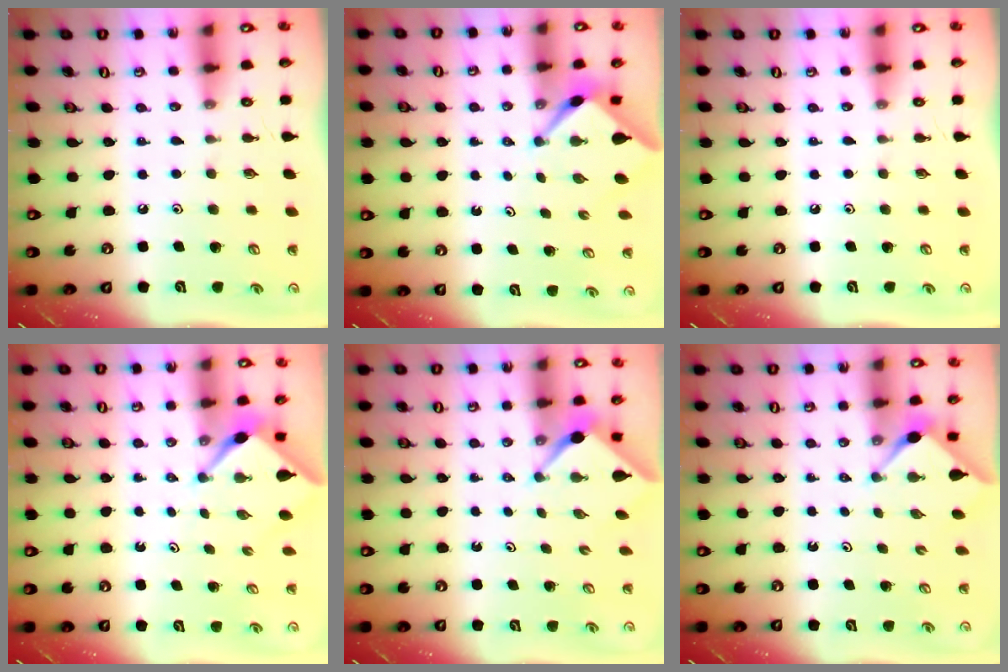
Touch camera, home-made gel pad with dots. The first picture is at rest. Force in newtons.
{"total": 2.6, "press": 2.6, "slide": 0.3}
{"total": 0.0}
{"total": 2.2, "press": 2.2, "slide": 0.2}
{"total": 2.6, "press": 2.6, "slide": 0.3}
{"total": 3.0, "press": 3.0, "slide": 0.3}